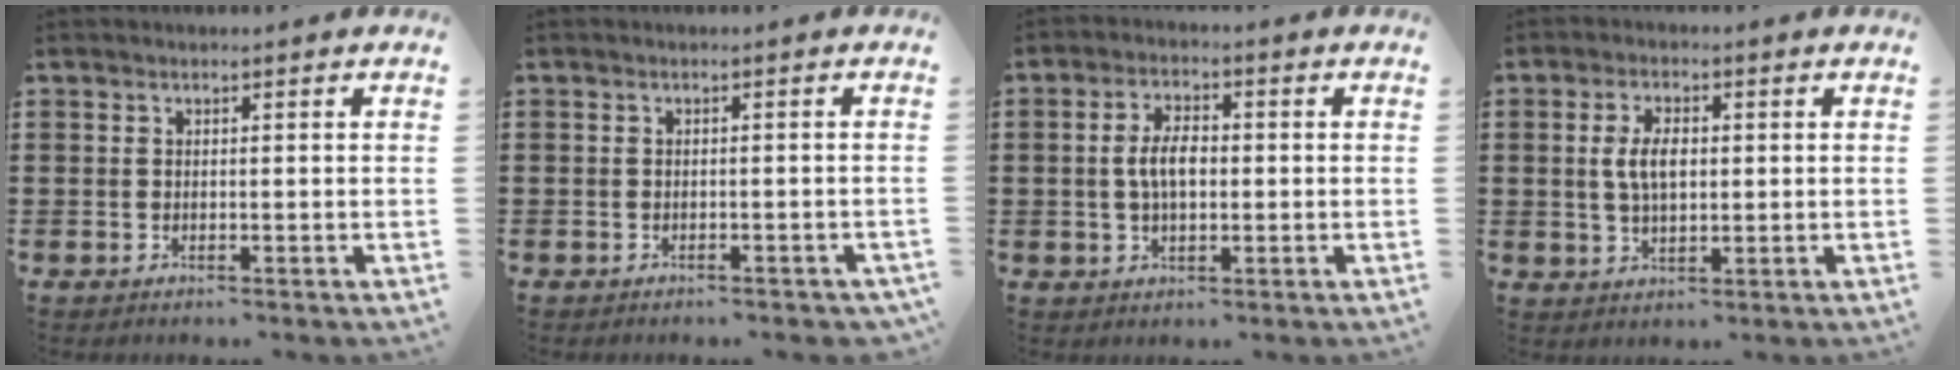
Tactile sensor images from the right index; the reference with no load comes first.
{"total": 0.9, "force": [-0.8, 0.3, 0.2], "torque": [-0.009, -0.003, -0.016]}
{"total": 5.2, "force": [0.0, 2.6, 4.5], "torque": [-0.094, 0.006, -0.006]}
{"total": 5.1, "force": [0.5, 2.5, 4.4], "torque": [-0.088, 0.004, 0.003]}